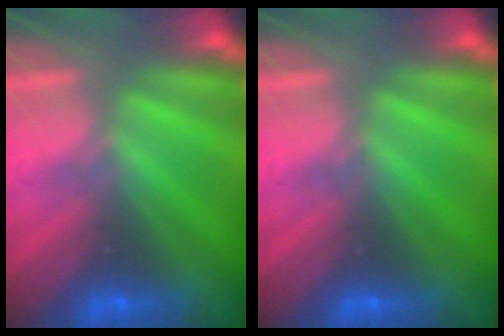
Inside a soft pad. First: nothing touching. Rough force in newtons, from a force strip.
{"total": 0.0}